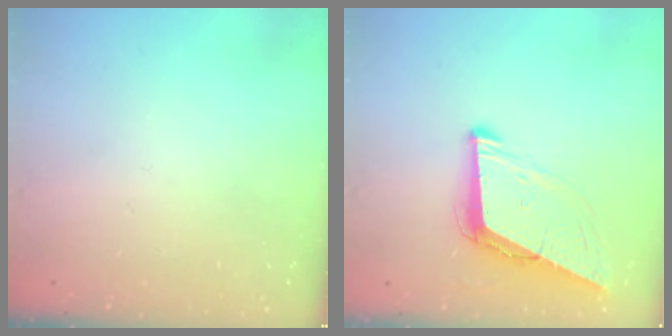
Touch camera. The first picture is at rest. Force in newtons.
{"total": 9.0, "press": 8.1, "slide": 3.8}